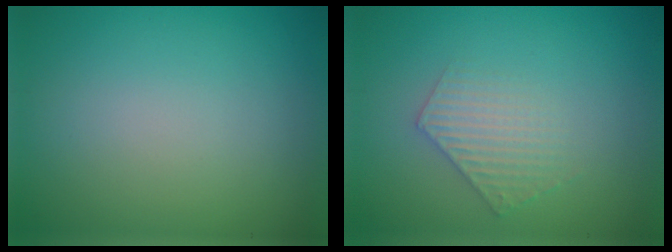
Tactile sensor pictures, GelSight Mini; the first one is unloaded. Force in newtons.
{"total": 2.2, "press": 2.1, "slide": 0.4}